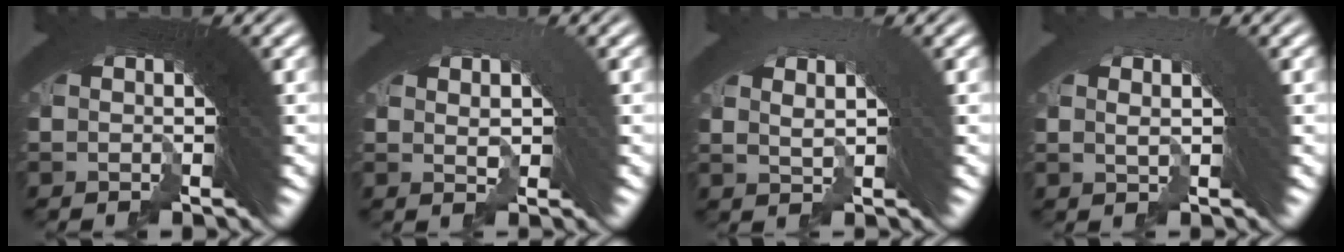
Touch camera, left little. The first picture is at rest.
{"total": 1.6, "force": [0.7, 0.5, 1.3], "torque": [-0.002, 0.012, 0.011]}
{"total": 1.3, "force": [0.5, -0.2, 1.2], "torque": [0.004, 0.011, 0.016]}
{"total": 1.0, "force": [0.3, -0.1, 1.0], "torque": [0.011, 0.016, 0.005]}